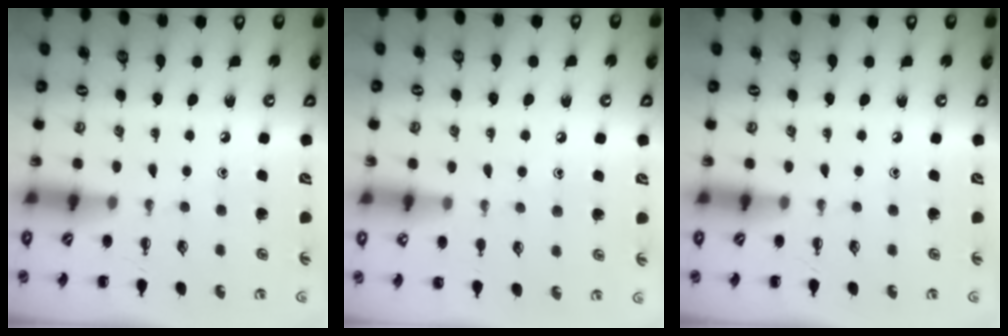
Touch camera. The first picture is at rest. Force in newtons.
{"total": 5.9, "press": 5.7, "slide": 1.5}
{"total": 0.0}